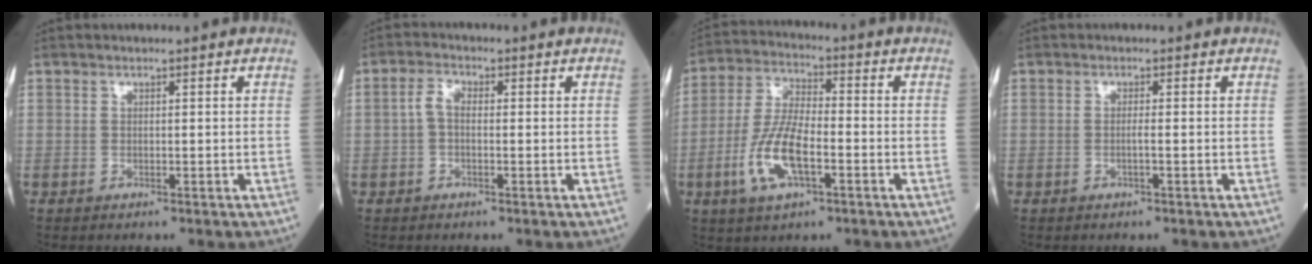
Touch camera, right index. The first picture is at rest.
{"total": 2.5, "force": [-0.2, 1.4, 2.1], "torque": [-0.044, 0.012, -0.006]}
{"total": 10.1, "force": [-3.4, 3.1, 9.0], "torque": [-0.193, -0.002, -0.066]}
{"total": 0.9, "force": [-0.3, -0.2, 0.9], "torque": [-0.016, 0.000, -0.007]}